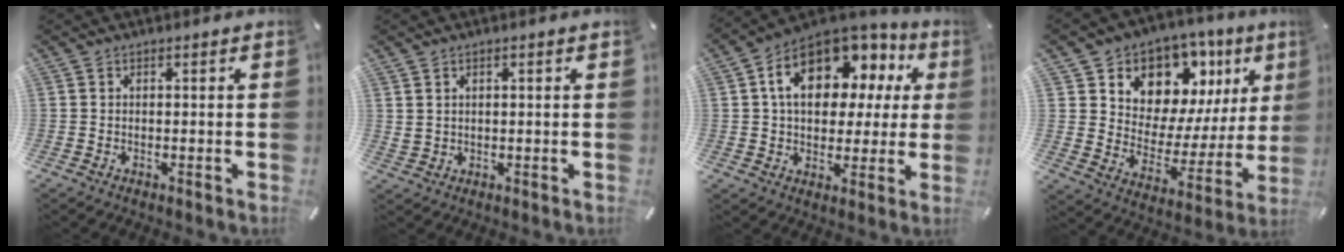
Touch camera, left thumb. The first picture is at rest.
{"total": 2.2, "force": [1.3, 1.7, 0.5], "torque": [-0.014, 0.003, 0.024]}
{"total": 16.3, "force": [5.6, 11.1, 10.4], "torque": [-0.167, -0.018, 0.104]}
{"total": 11.6, "force": [7.5, 8.3, 3.2], "torque": [-0.043, -0.084, 0.131]}